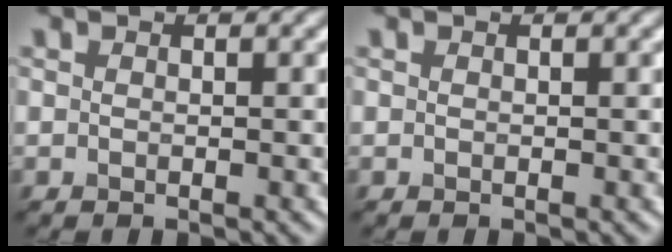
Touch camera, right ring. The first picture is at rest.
{"total": 0.0}